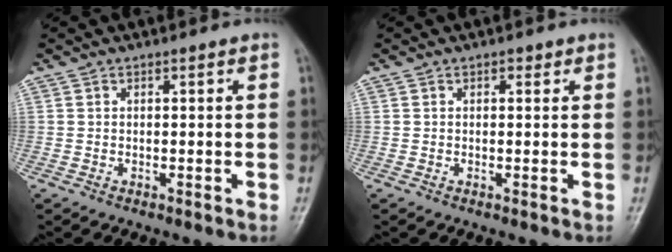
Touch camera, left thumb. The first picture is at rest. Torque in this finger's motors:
{"motor_torque": [-0.03, 0.09, -0.01, 0.00, 0.00]}